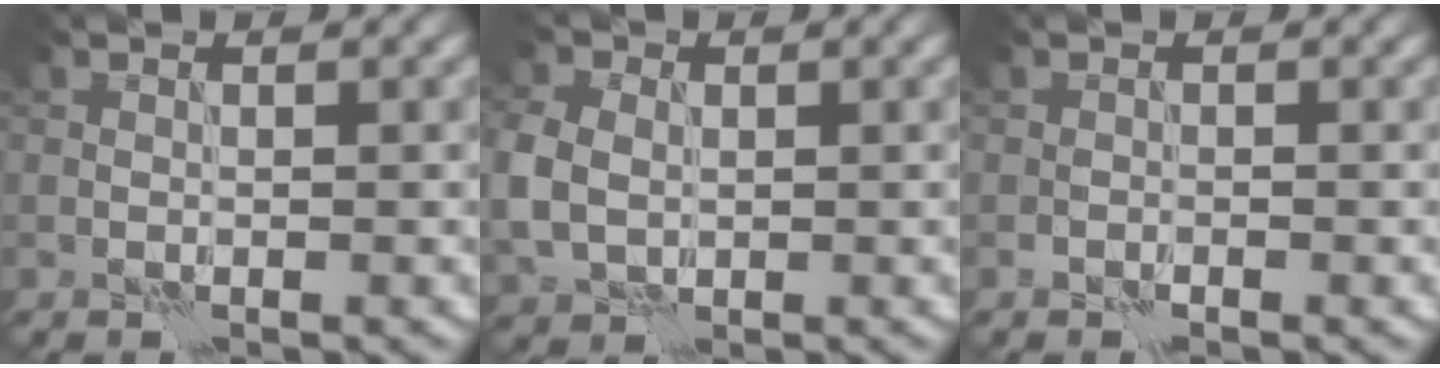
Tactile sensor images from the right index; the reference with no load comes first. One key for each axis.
{"total": 5.0, "fx": 0.0, "fy": 4.0, "fz": 3.0, "tx": -0.086, "ty": 0.003, "tz": 0.001}
{"total": 0.0}